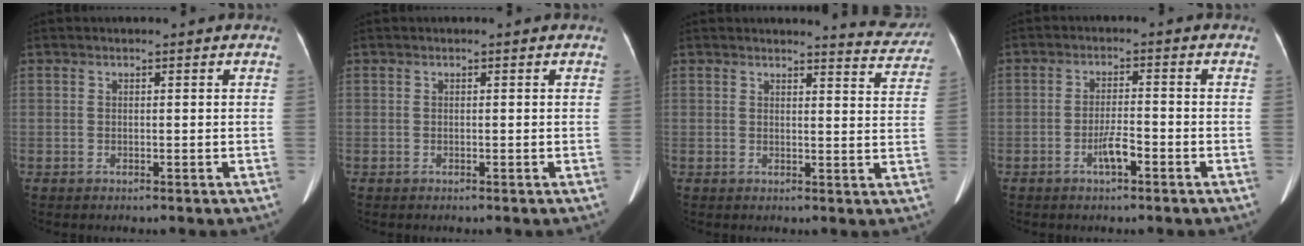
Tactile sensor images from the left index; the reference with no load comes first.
{"total": 0.0}
{"total": 6.5, "force": [6.5, 0.5, 0.1], "torque": [0.004, -0.031, 0.054]}
{"total": 3.3, "force": [-1.8, 0.6, 2.7], "torque": [-0.056, 0.000, -0.031]}